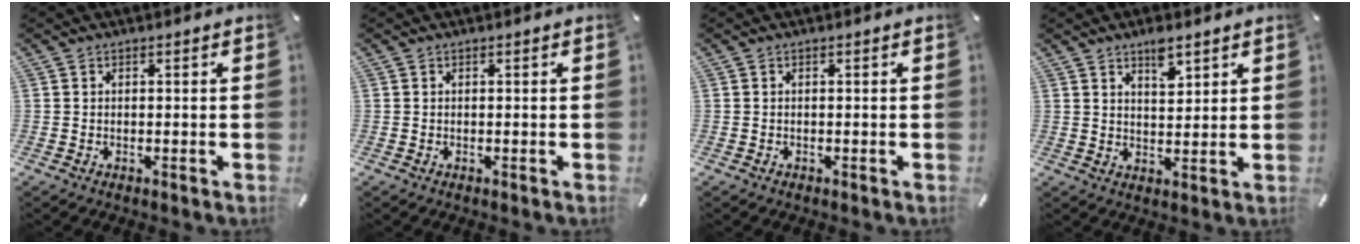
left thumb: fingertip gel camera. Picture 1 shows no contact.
{"total": 0.0}
{"total": 0.0}
{"total": 5.2, "force": [3.8, 2.3, 2.7], "torque": [-0.031, -0.021, 0.062]}